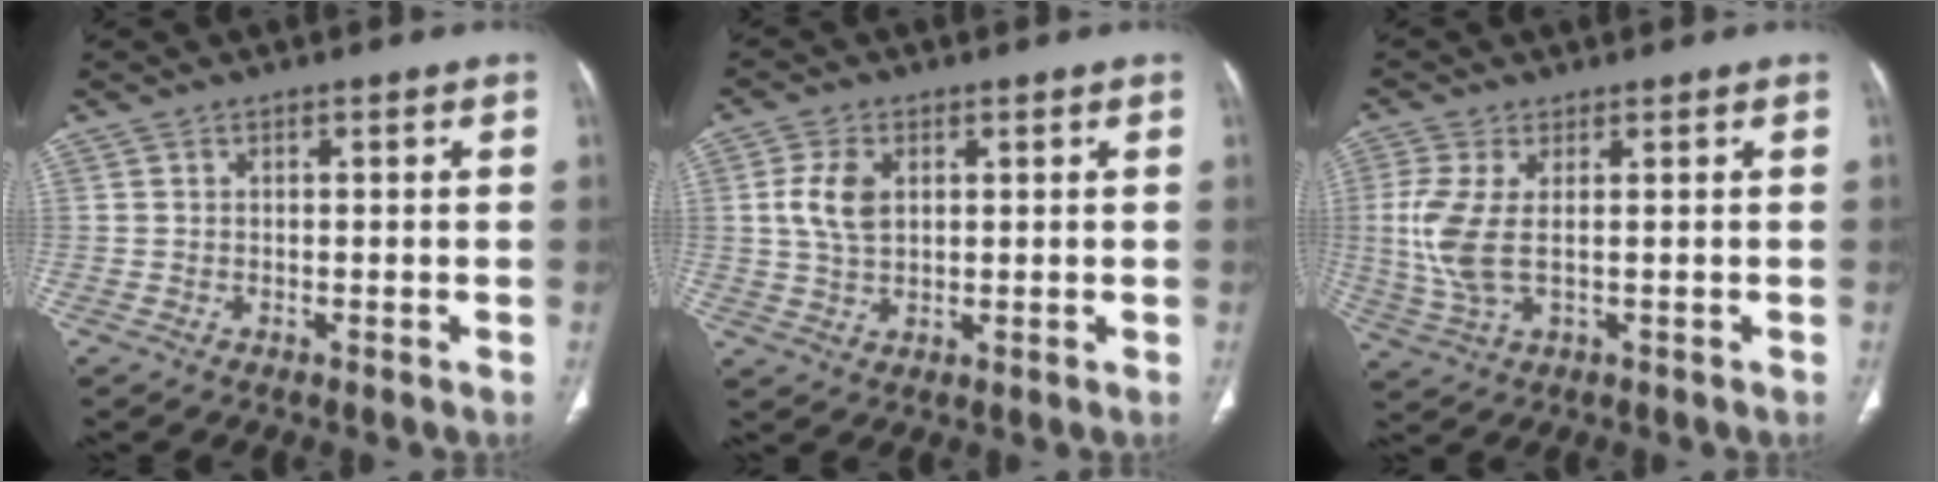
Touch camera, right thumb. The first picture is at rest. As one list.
[{"total": 6.3, "force": [1.4, 3.9, 4.7], "torque": [-0.094, -0.001, 0.029]}, {"total": 7.7, "force": [0.5, 3.3, 7.0], "torque": [-0.190, -0.005, 0.017]}]